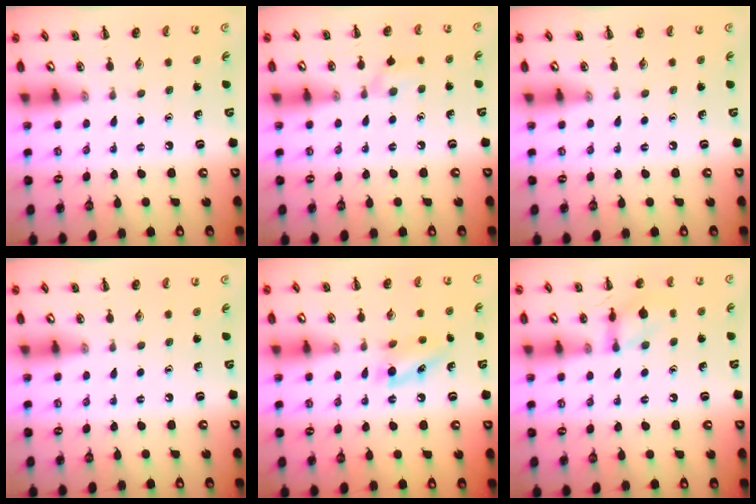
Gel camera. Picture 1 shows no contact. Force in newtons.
{"total": 6.0, "press": 5.6, "slide": 2.2}
{"total": 0.0}
{"total": 0.0}
{"total": 5.2, "press": 5.1, "slide": 1.3}
{"total": 10.4, "press": 10.4, "slide": 0.5}